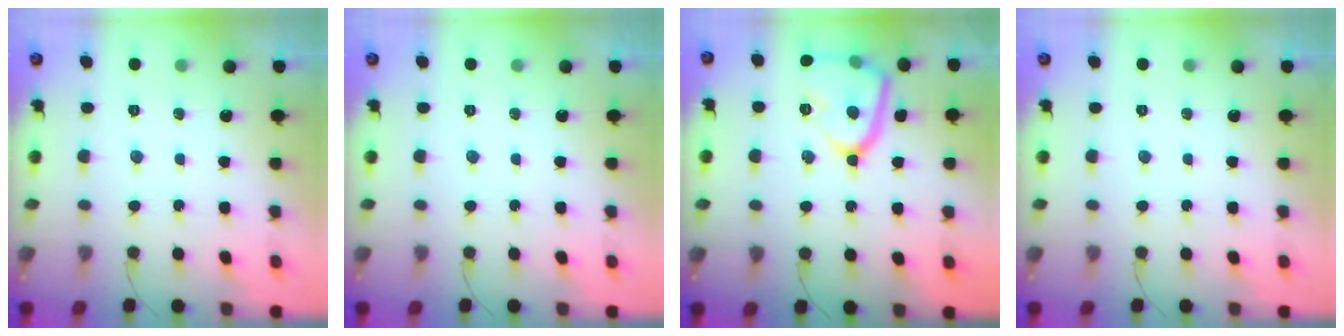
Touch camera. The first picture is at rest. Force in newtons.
{"total": 0.0}
{"total": 14.4, "press": 14.3, "slide": 1.2}
{"total": 0.0}